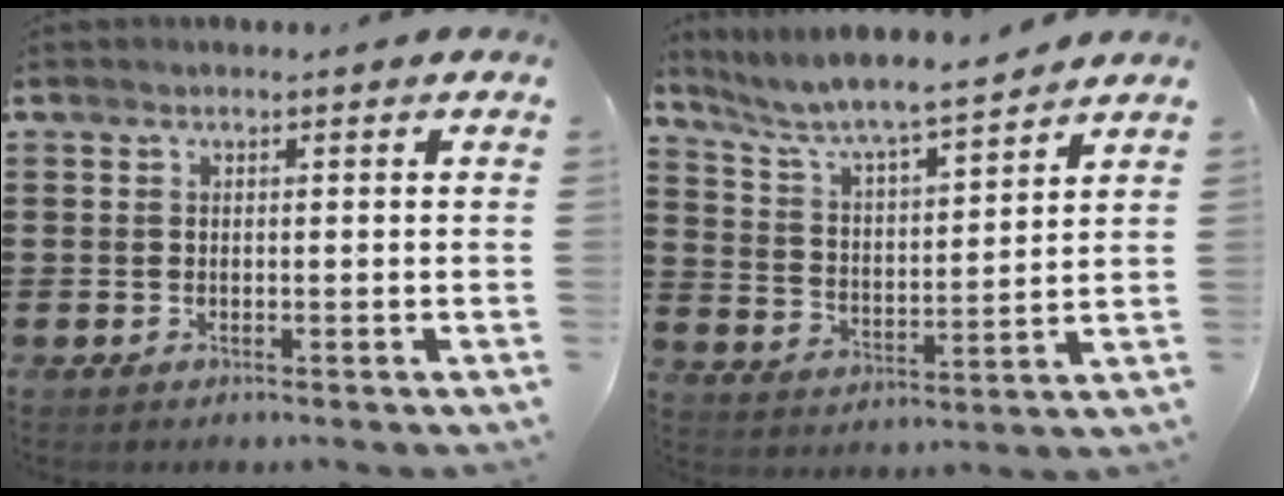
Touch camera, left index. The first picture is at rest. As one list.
[{"total": 6.4, "force": [5.9, 0.4, 2.6], "torque": [-0.076, -0.038, 0.097]}]